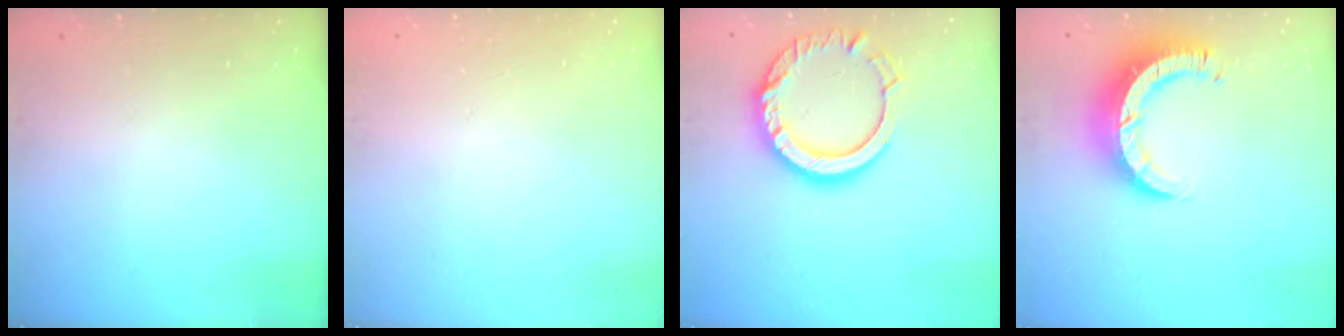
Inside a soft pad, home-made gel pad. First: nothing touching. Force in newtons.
{"total": 2.5, "press": 2.5, "slide": 0.2}
{"total": 15.6, "press": 15.5, "slide": 1.4}
{"total": 10.0, "press": 9.9, "slide": 1.2}